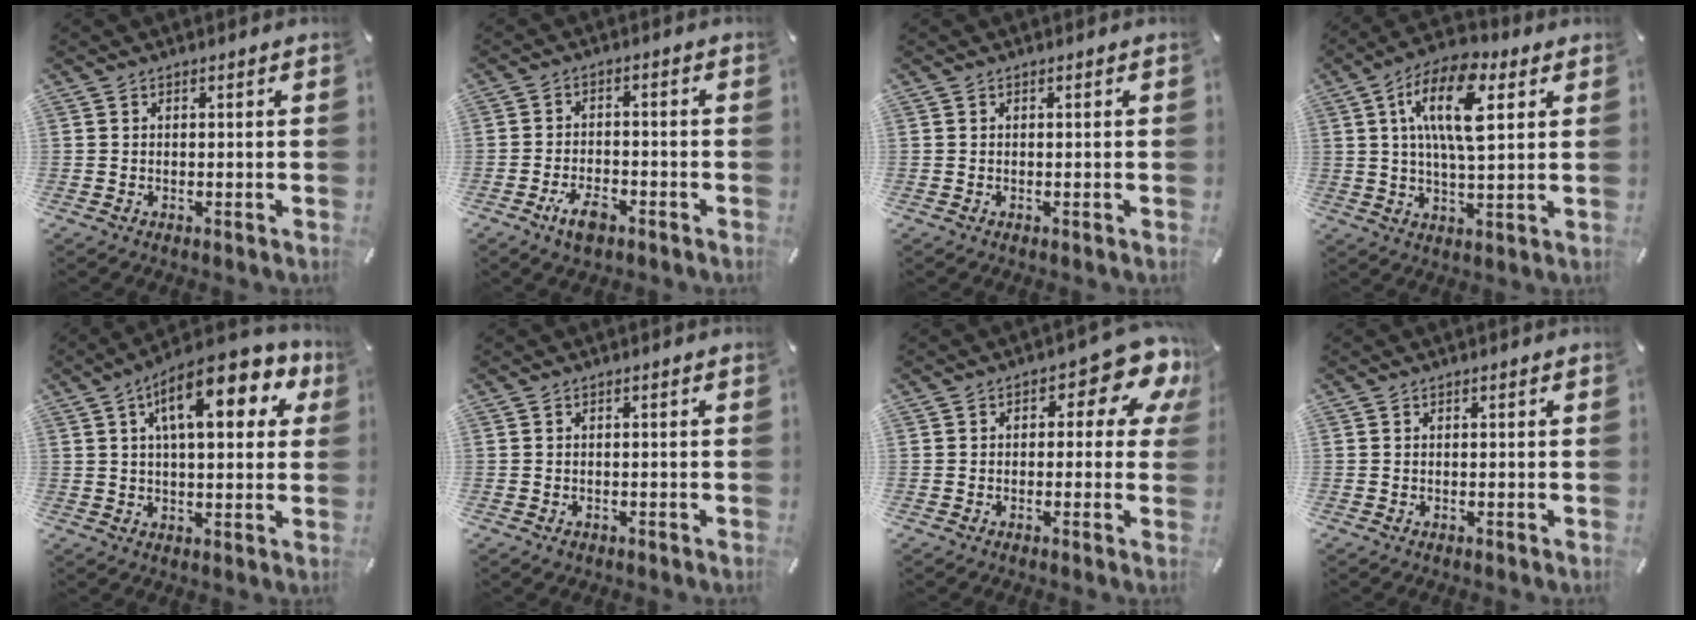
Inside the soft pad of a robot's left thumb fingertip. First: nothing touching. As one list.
[{"total": 5.5, "force": [-3.3, 2.7, 3.5], "torque": [-0.071, 0.016, -0.062]}, {"total": 0.0}, {"total": 14.4, "force": [5.2, 6.1, 12.0], "torque": [-0.224, 0.000, 0.086]}, {"total": 15.6, "force": [6.6, 6.4, 12.6], "torque": [-0.194, -0.013, 0.104]}, {"total": 0.7, "force": [-0.4, 0.5, 0.3], "torque": [-0.006, 0.000, -0.008]}, {"total": 10.4, "force": [4.2, 4.8, 8.2], "torque": [-0.102, -0.026, 0.069]}, {"total": 0.0}]